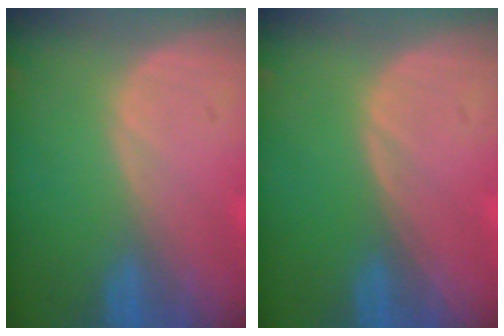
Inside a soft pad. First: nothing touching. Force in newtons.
{"total": 0.0}